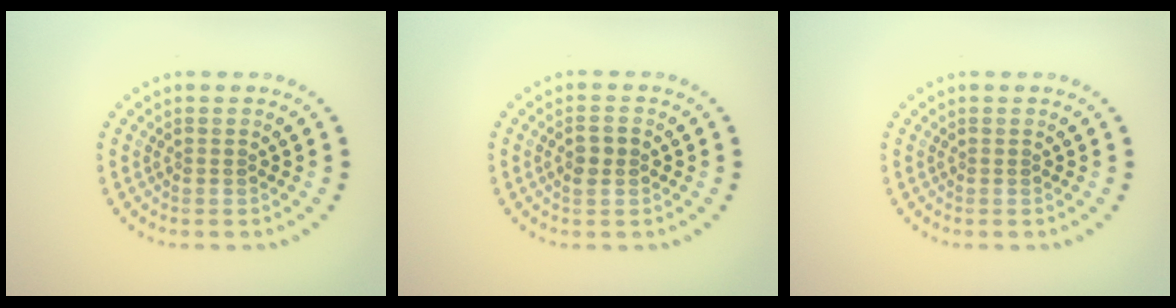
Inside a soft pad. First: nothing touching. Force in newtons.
{"total": 1.7, "press": 1.7, "slide": 0.4}
{"total": 0.0}